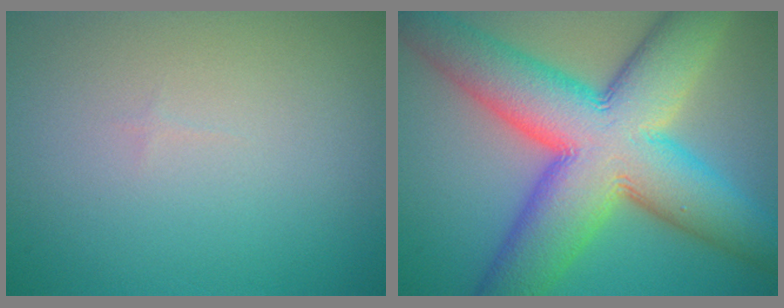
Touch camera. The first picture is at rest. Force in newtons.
{"total": 15.0, "press": 15.0, "slide": 0.6}